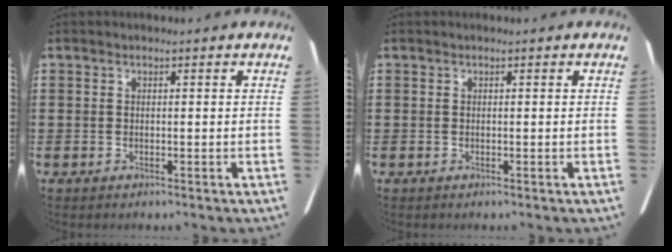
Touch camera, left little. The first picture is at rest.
{"total": 0.0}